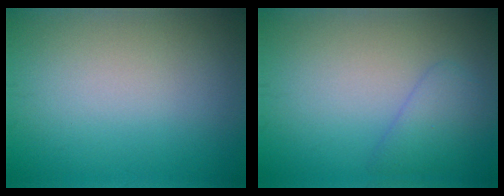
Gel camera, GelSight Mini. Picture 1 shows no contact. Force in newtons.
{"total": 2.4, "press": 2.4, "slide": 0.1}